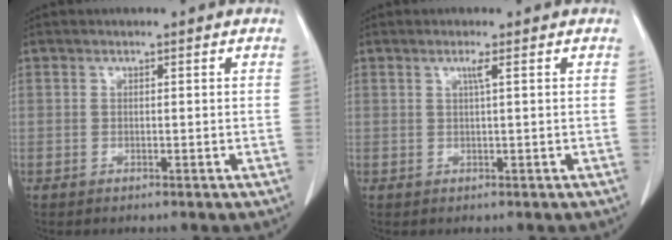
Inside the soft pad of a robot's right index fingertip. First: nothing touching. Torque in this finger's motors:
{"motor_torque": [0.26, 0.04, 0.00, 0.02]}